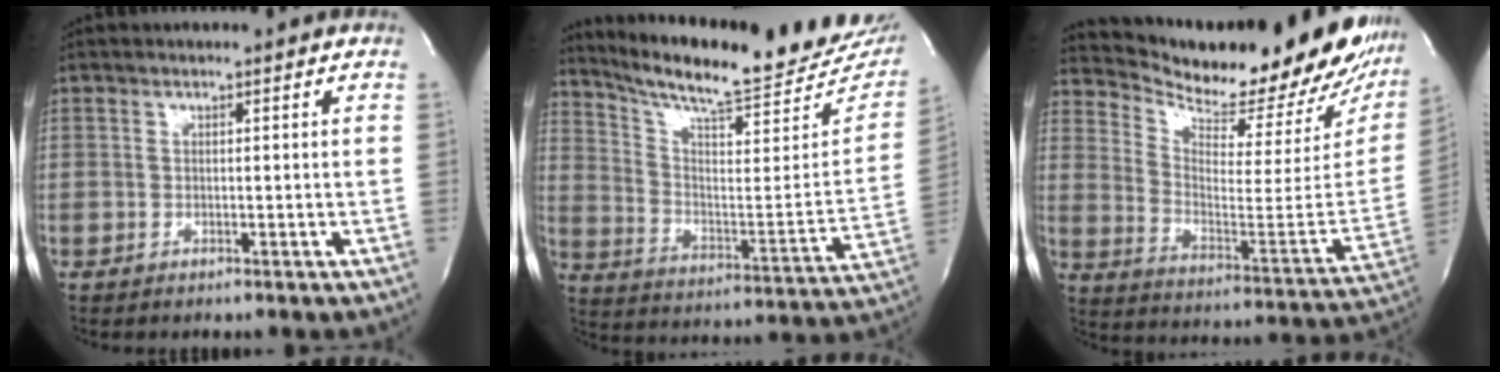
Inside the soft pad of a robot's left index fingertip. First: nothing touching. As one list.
[{"total": 25.3, "force": [22.3, 3.3, 11.5], "torque": [-0.187, -0.067, 0.307]}, {"total": 27.3, "force": [24.8, 4.4, 10.3], "torque": [-0.172, -0.105, 0.327]}]